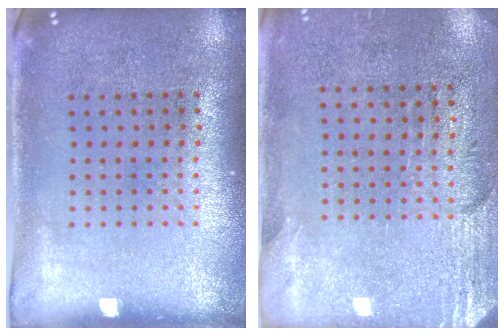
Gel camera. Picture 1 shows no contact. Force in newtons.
{"total": 2.8, "press": 2.4, "slide": 1.3}